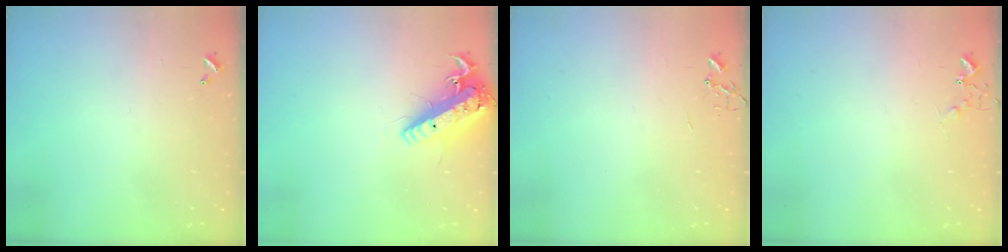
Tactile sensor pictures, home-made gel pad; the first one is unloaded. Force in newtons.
{"total": 17.6, "press": 17.2, "slide": 3.6}
{"total": 0.0}
{"total": 6.6, "press": 6.6, "slide": 0.8}